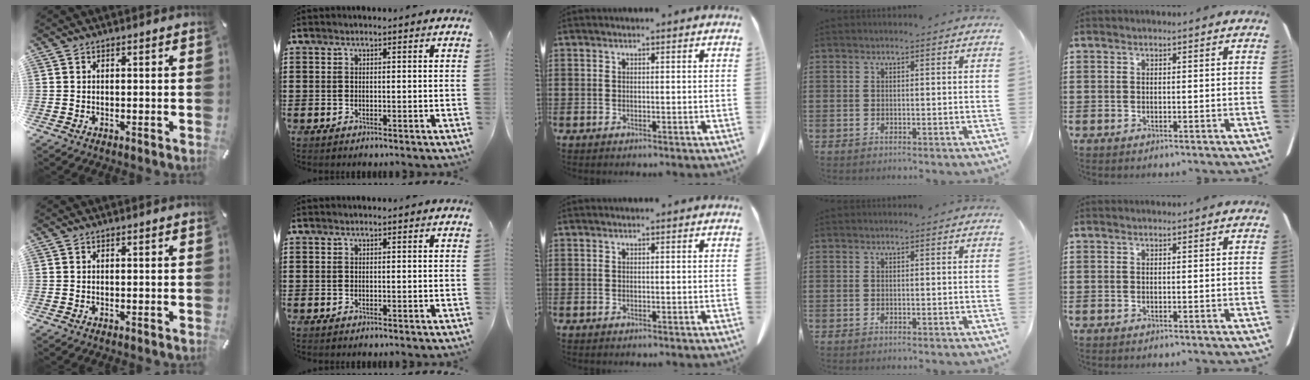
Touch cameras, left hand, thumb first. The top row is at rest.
{}